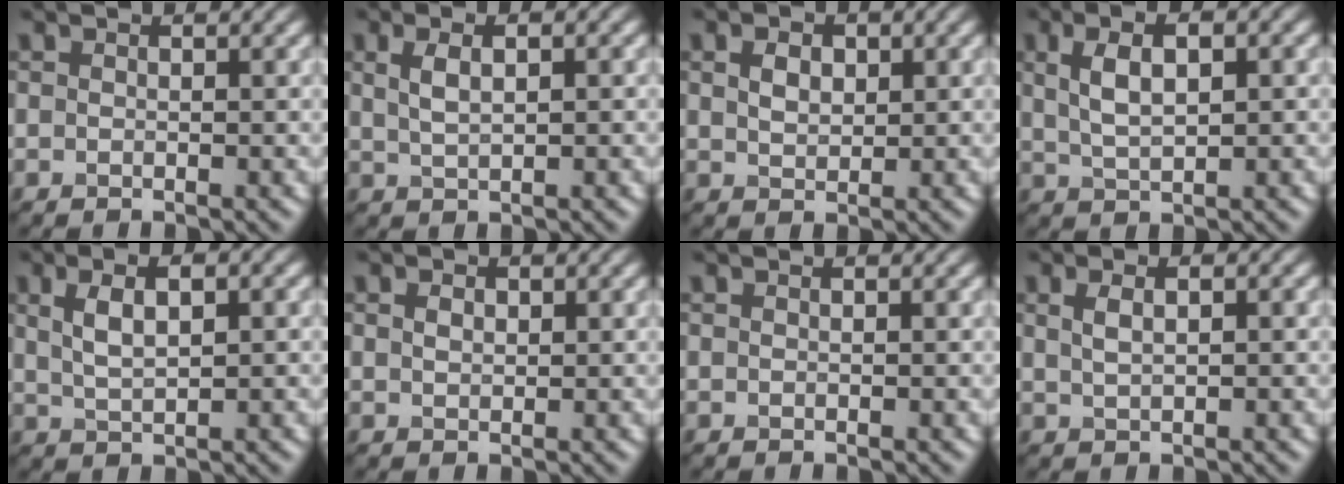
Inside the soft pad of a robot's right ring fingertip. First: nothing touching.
{"total": 2.5, "force": [0.8, 0.9, 2.1], "torque": [-0.042, 0.003, 0.019]}
{"total": 2.2, "force": [0.8, 1.5, 1.4], "torque": [-0.024, -0.002, 0.014]}
{"total": 4.5, "force": [1.3, 1.9, 3.8], "torque": [-0.076, 0.006, 0.025]}
{"total": 3.8, "force": [1.2, 1.5, 3.3], "torque": [-0.067, 0.006, 0.024]}
{"total": 1.1, "force": [0.4, 0.7, 0.7], "torque": [-0.012, 0.001, 0.007]}
{"total": 0.0}
{"total": 1.9, "force": [0.8, 0.8, 1.6], "torque": [-0.022, -0.003, 0.016]}